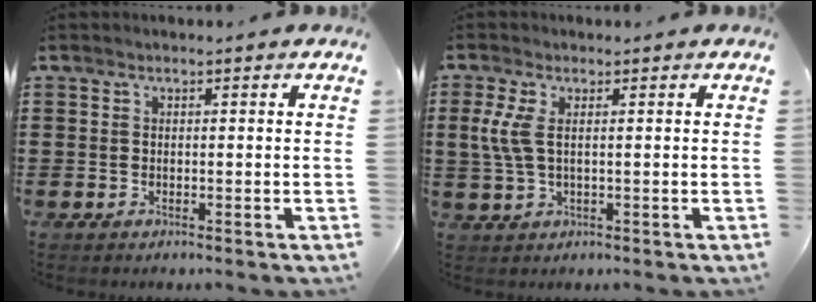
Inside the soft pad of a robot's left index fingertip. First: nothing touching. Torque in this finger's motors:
{"motor_torque": [0.65, 0.68, 0.13, 0.16]}